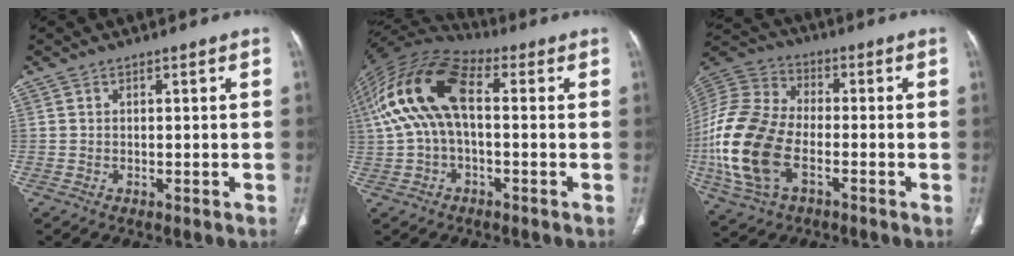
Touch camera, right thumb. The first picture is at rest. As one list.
[{"total": 16.9, "force": [1.9, 9.4, 13.8], "torque": [-0.279, 0.044, 0.027]}, {"total": 20.3, "force": [-5.2, 11.9, 15.6], "torque": [-0.351, 0.010, -0.099]}]